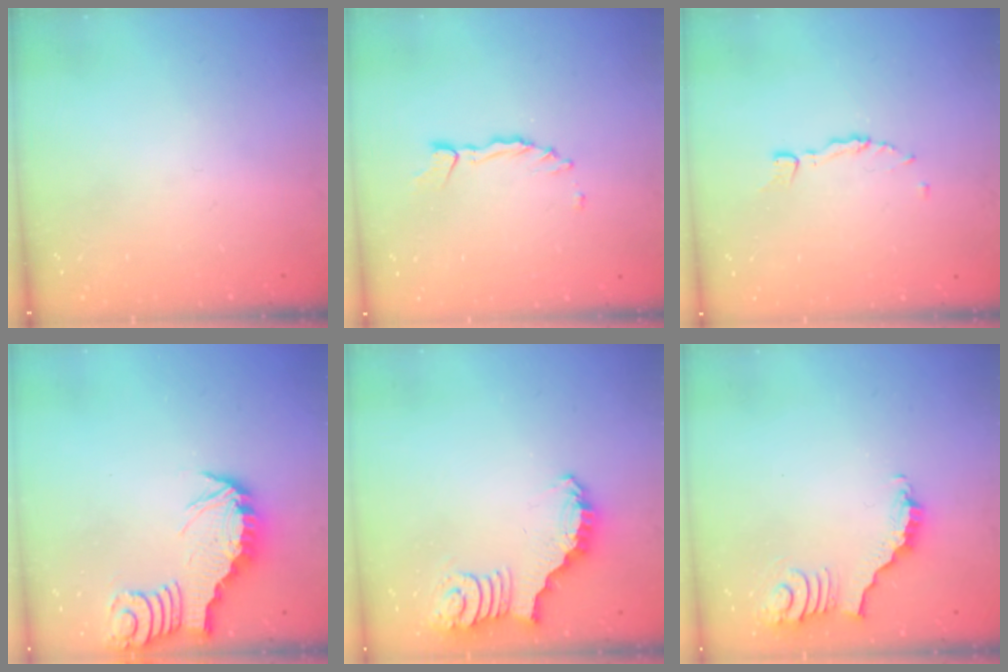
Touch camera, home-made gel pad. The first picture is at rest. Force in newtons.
{"total": 1.4, "press": 1.4, "slide": 0.2}
{"total": 3.3, "press": 3.2, "slide": 0.3}
{"total": 2.7, "press": 2.7, "slide": 0.1}
{"total": 2.6, "press": 2.5, "slide": 0.5}
{"total": 3.7, "press": 3.7, "slide": 0.7}